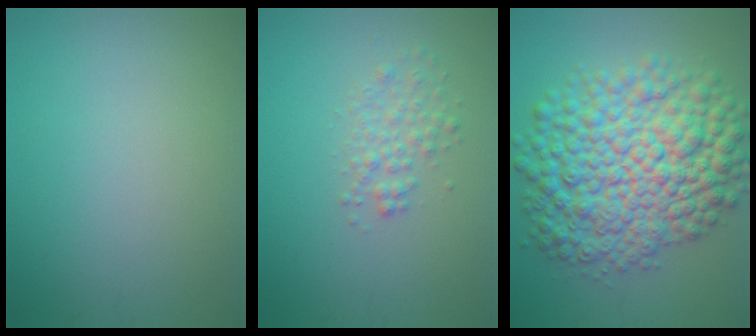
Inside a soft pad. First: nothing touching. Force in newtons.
{"total": 2.0, "press": 2.0, "slide": 0.1}
{"total": 12.0, "press": 12.0, "slide": 0.1}